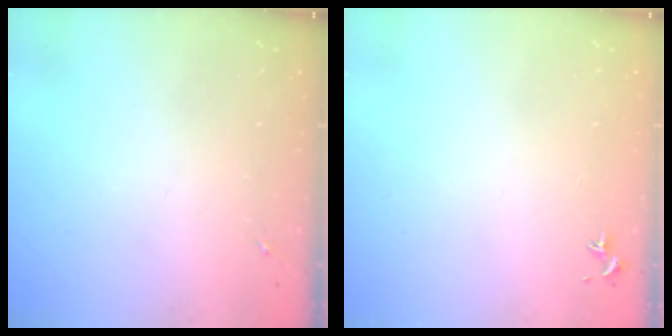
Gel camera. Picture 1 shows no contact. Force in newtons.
{"total": 0.7, "press": 0.6, "slide": 0.5}